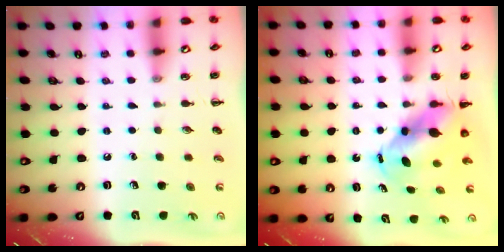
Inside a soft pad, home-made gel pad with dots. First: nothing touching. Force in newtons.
{"total": 6.6, "press": 6.3, "slide": 1.8}